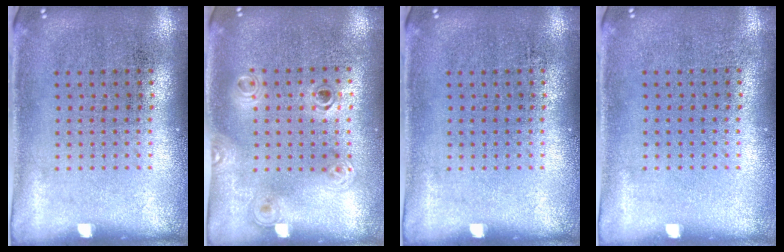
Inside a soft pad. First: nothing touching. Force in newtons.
{"total": 1.1, "press": 1.0, "slide": 0.4}
{"total": 0.0}
{"total": 0.0}